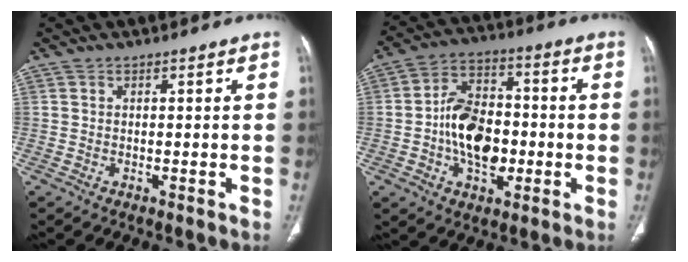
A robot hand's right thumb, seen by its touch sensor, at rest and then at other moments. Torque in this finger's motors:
{"motor_torque": [1.48, 2.48, 0.76, -0.94, 0.19]}